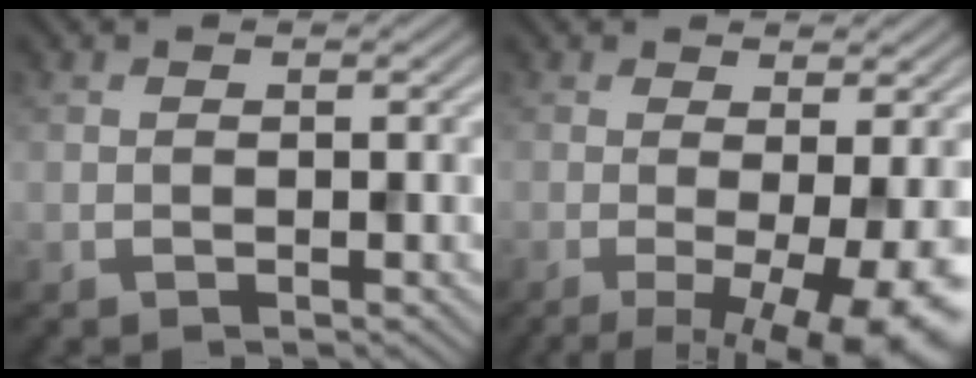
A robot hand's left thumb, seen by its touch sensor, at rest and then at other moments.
{"total": 9.7, "force": [-2.5, 2.4, 9.1], "torque": [-0.124, -0.006, -0.027]}